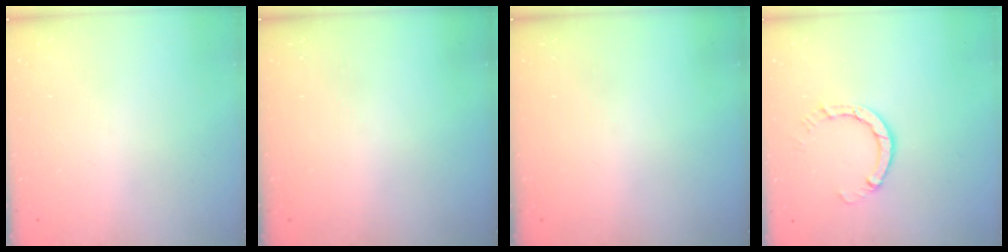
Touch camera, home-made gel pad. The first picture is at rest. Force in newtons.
{"total": 0.0}
{"total": 0.0}
{"total": 4.5, "press": 4.5, "slide": 0.3}